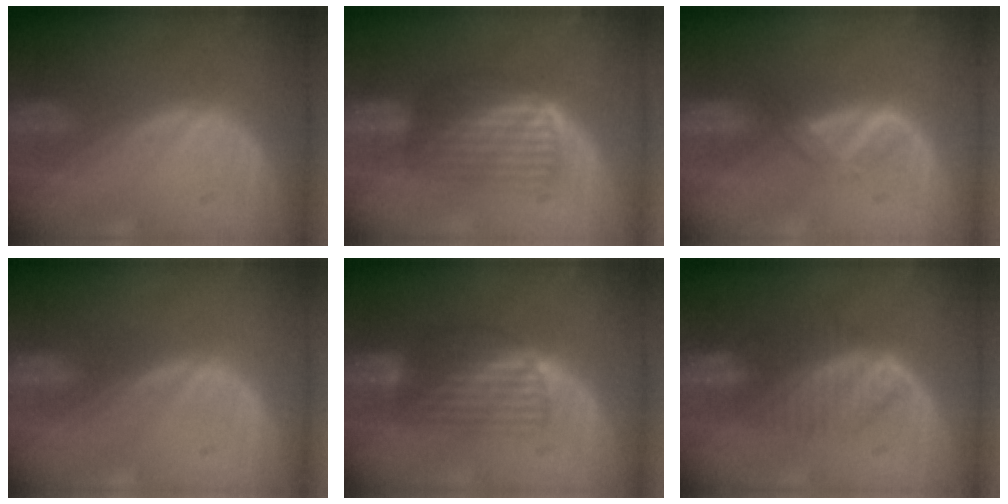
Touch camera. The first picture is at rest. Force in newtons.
{"total": 7.0, "press": 5.9, "slide": 3.7}
{"total": 2.1, "press": 2.1, "slide": 0.2}
{"total": 0.0}
{"total": 6.6, "press": 5.7, "slide": 3.3}
{"total": 6.7, "press": 5.9, "slide": 3.2}